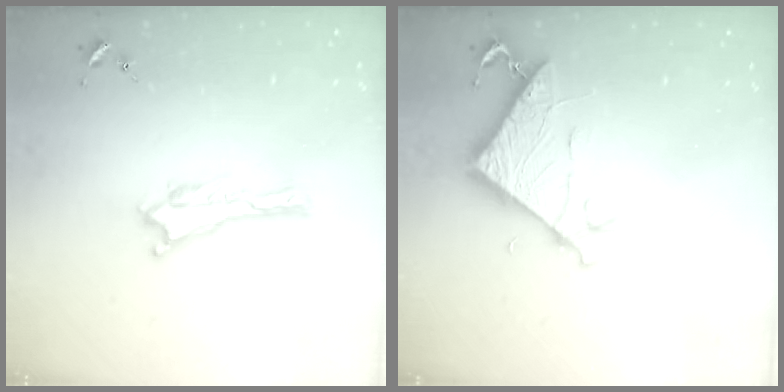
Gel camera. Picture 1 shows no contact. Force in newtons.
{"total": 7.5, "press": 7.5, "slide": 0.5}